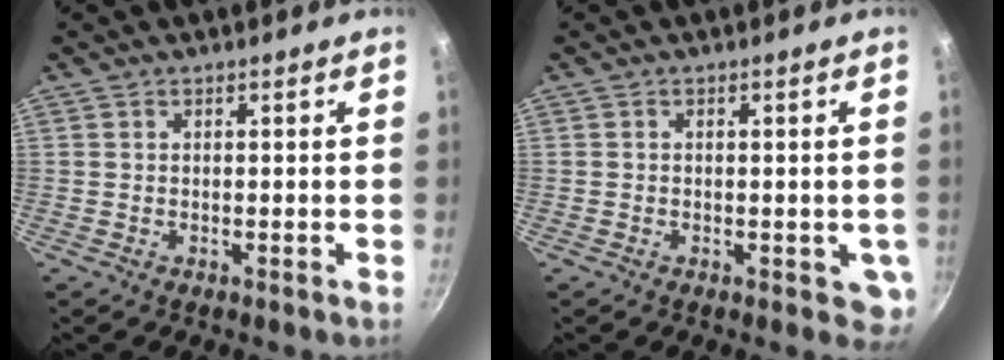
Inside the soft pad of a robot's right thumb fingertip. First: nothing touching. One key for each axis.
{"total": 3.7, "fx": -0.8, "fy": 2.3, "fz": 2.9, "tx": -0.023, "ty": -0.005, "tz": -0.011}